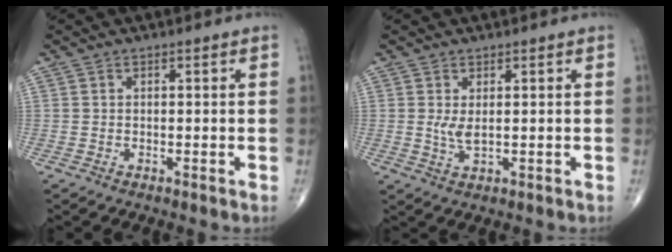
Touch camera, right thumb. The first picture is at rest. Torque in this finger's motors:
{"motor_torque": [0.56, 0.45, -0.03, -0.11, 0.01]}